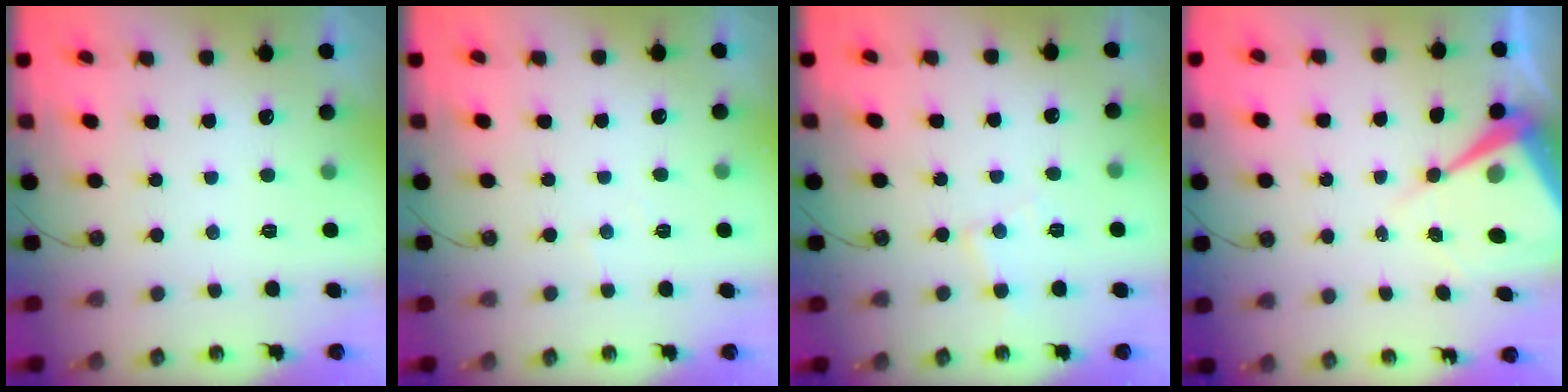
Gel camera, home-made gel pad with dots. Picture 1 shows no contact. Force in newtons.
{"total": 2.1, "press": 2.1, "slide": 0.4}
{"total": 5.9, "press": 5.9, "slide": 0.2}
{"total": 10.4, "press": 10.3, "slide": 0.9}